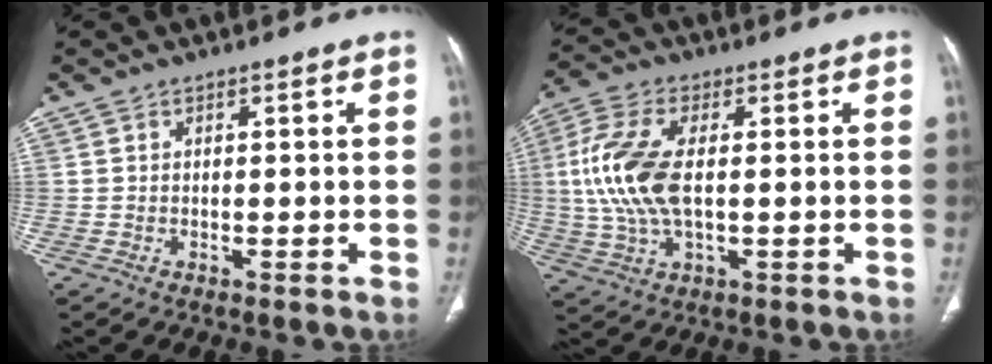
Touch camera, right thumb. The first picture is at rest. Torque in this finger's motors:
{"motor_torque": [-0.47, 1.21, 1.58, 0.05, 0.19]}